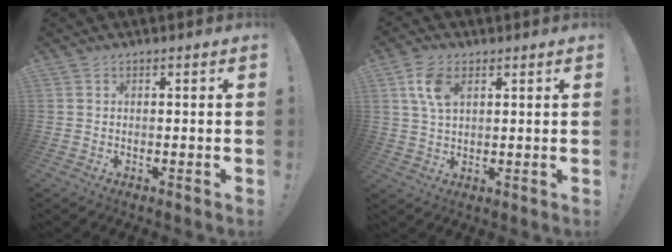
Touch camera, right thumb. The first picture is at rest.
{"total": 8.0, "force": [3.3, 4.8, 5.5], "torque": [-0.108, 0.000, 0.064]}